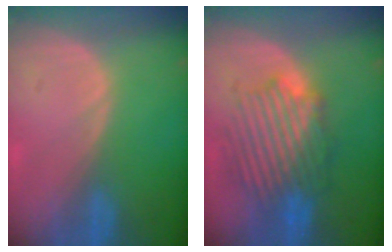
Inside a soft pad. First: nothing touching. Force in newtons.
{"total": 8.7, "press": 8.6, "slide": 1.6}